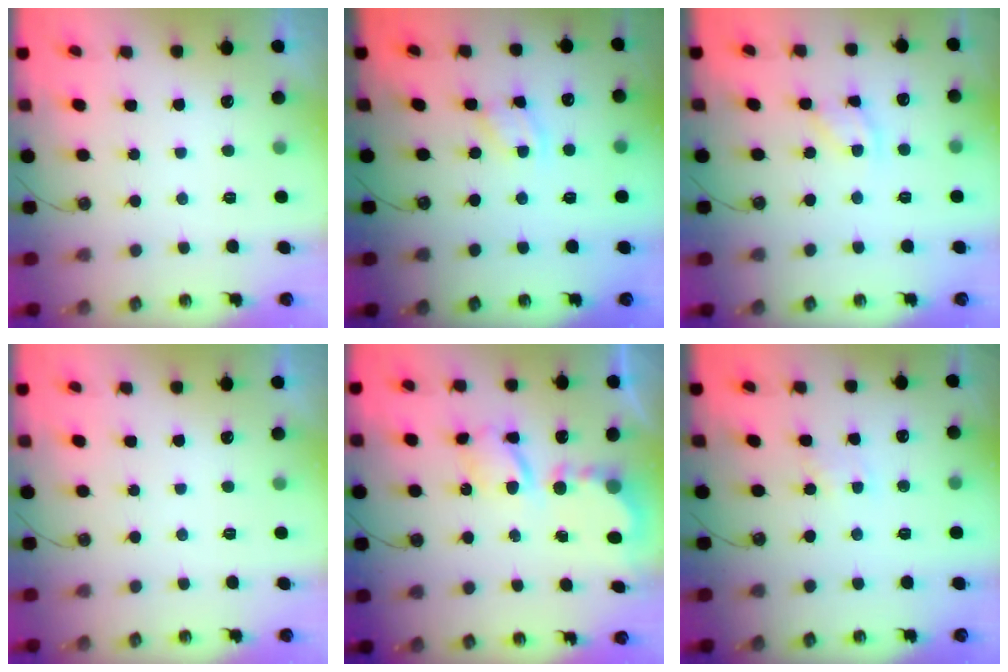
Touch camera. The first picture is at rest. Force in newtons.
{"total": 2.3, "press": 2.3, "slide": 0.1}
{"total": 5.7, "press": 5.7, "slide": 0.4}
{"total": 0.0}
{"total": 6.4, "press": 6.4, "slide": 0.3}
{"total": 1.9, "press": 1.9, "slide": 0.3}